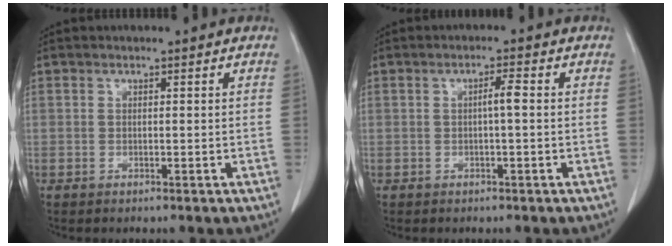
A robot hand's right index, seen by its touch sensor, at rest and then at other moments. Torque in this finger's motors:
{"motor_torque": [0.43, -0.07, 0.14, 0.05]}